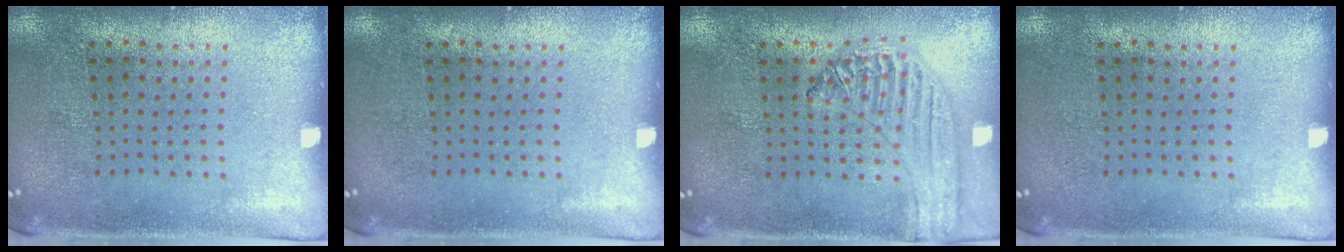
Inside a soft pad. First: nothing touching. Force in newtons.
{"total": 0.0}
{"total": 1.2, "press": 1.2, "slide": 0.1}
{"total": 0.0}